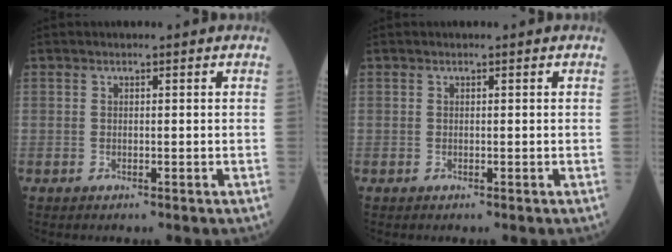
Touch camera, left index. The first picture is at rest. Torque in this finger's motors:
{"motor_torque": [-0.27, -0.10, 0.04, 0.01]}